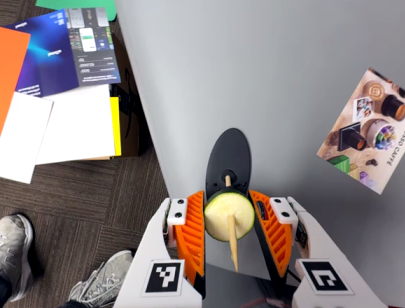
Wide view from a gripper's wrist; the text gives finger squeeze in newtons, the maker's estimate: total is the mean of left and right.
{"total": 9.2, "left": 9.5, "right": 8.8}